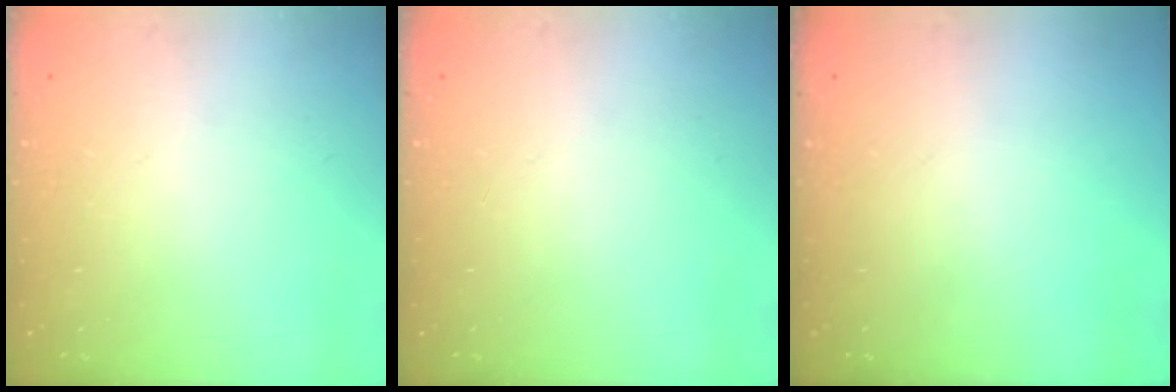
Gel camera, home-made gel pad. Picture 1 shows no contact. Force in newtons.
{"total": 0.0}
{"total": 0.0}